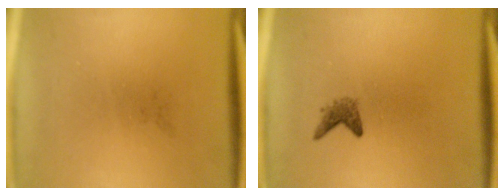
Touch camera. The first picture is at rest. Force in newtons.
{"total": 1.4}